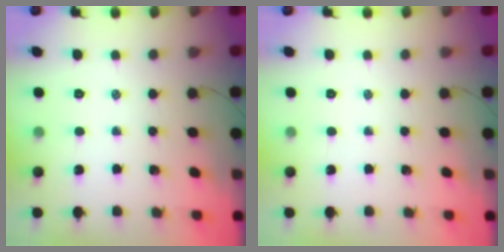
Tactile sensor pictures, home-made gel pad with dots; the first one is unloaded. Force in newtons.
{"total": 0.0}